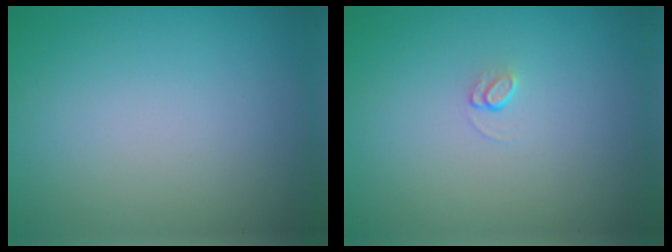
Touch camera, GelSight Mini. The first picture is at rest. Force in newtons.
{"total": 0.8, "press": 0.5, "slide": 0.7}